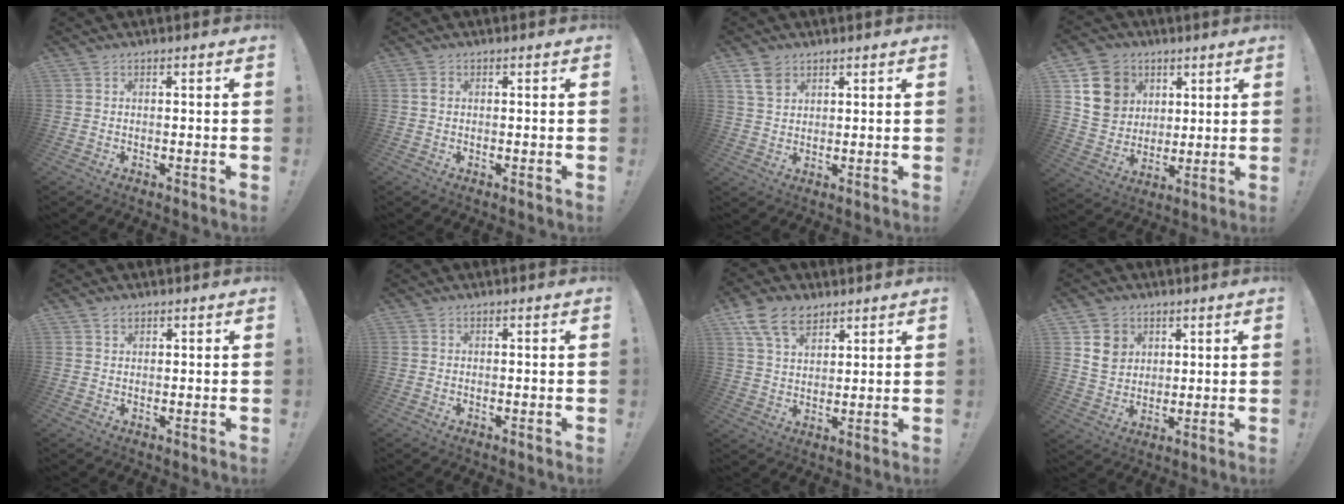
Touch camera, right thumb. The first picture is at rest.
{"total": 1.1, "force": [0.1, 0.8, 0.7], "torque": [-0.010, 0.003, 0.001]}
{"total": 5.4, "force": [3.4, 3.2, 2.8], "torque": [-0.046, -0.012, 0.066]}
{"total": 14.0, "force": [5.5, 11.9, 5.0], "torque": [-0.078, -0.017, 0.121]}
{"total": 1.5, "force": [1.1, 0.8, 0.5], "torque": [0.003, -0.006, 0.019]}
{"total": 0.0}
{"total": 12.1, "force": [7.3, 7.6, 5.9], "torque": [-0.109, -0.023, 0.143]}
{"total": 7.6, "force": [3.5, 6.5, 1.6], "torque": [-0.014, -0.022, 0.069]}